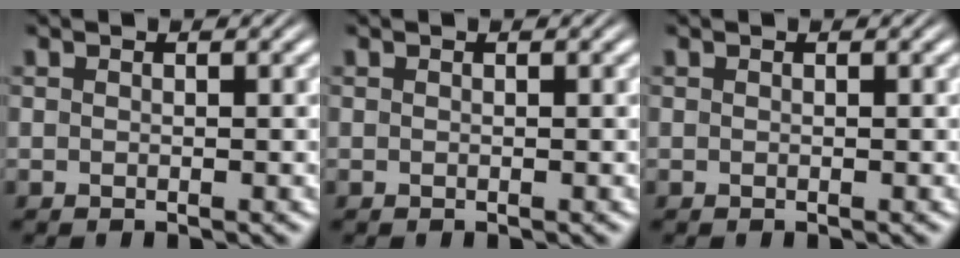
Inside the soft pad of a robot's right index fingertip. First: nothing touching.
{"total": 0.0}
{"total": 0.0}